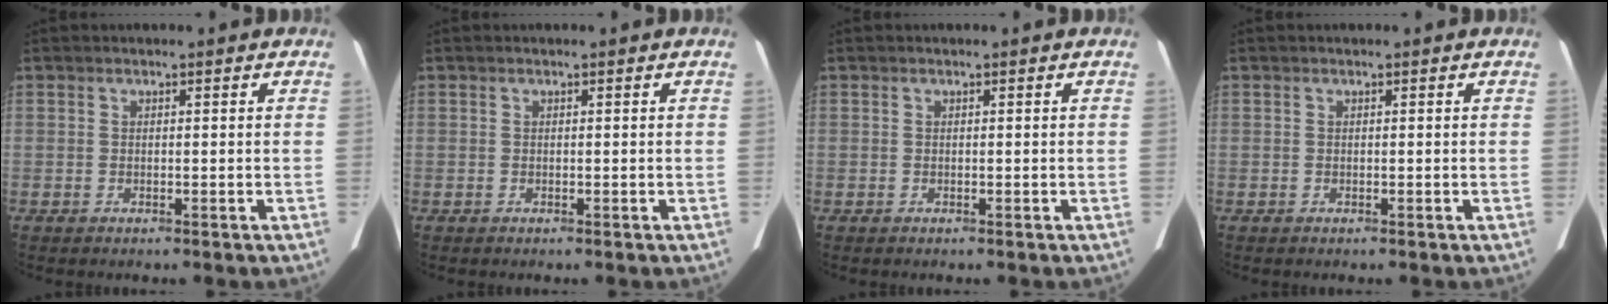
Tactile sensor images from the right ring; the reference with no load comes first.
{"total": 0.0}
{"total": 0.0}
{"total": 0.0}